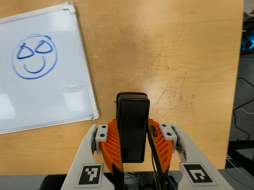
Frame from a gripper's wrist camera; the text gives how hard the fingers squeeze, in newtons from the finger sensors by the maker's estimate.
{"total": 5.1, "left": 3.1, "right": 7.0}